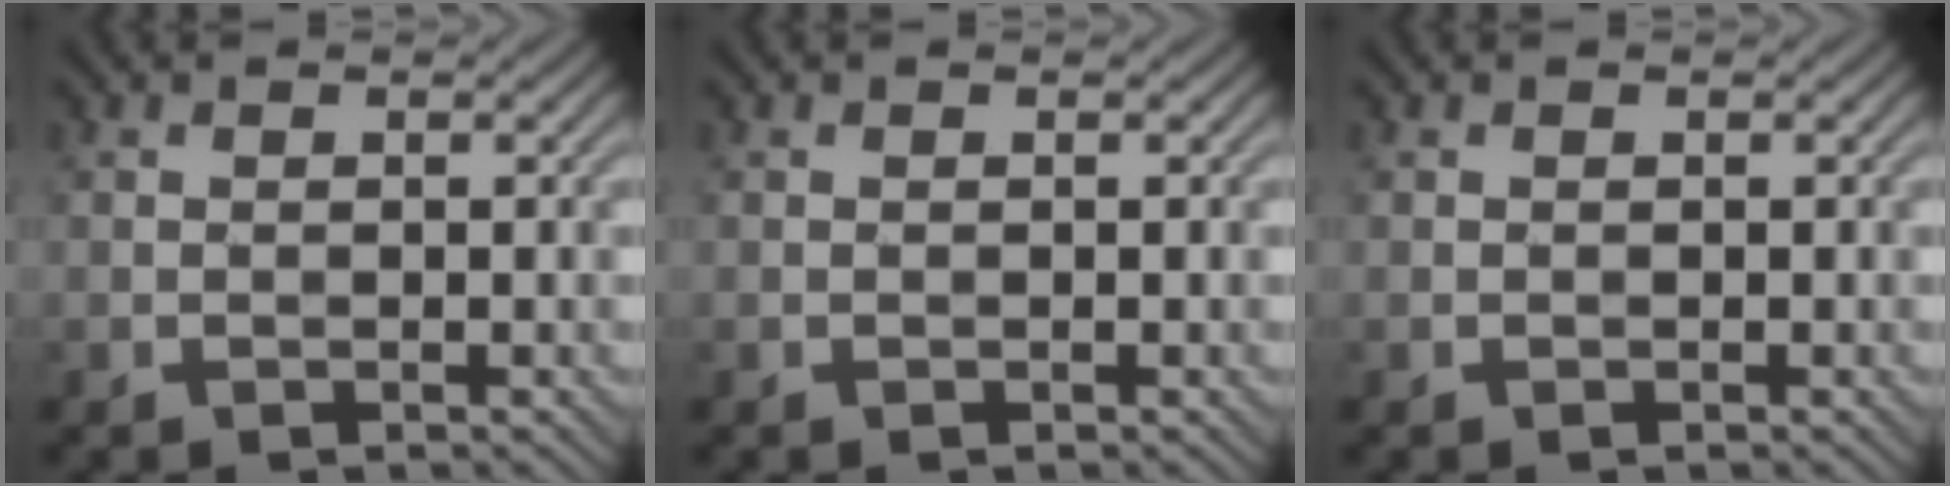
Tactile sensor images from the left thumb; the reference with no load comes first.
{"total": 0.0}
{"total": 0.0}